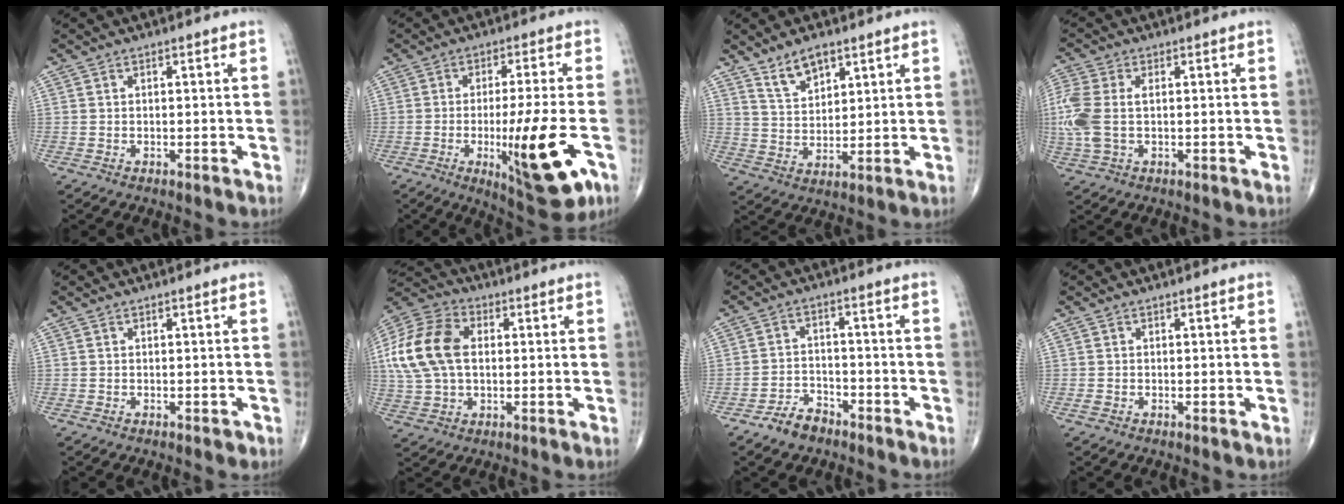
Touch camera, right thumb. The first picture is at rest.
{"total": 15.5, "force": [-4.8, 3.0, 14.4], "torque": [-0.223, -0.005, -0.064]}
{"total": 6.8, "force": [4.7, 3.2, 3.8], "torque": [-0.053, -0.031, 0.094]}
{"total": 8.8, "force": [0.2, 5.1, 7.2], "torque": [-0.206, 0.011, 0.007]}
{"total": 0.5, "force": [-0.2, 0.4, 0.3], "torque": [0.002, 0.001, -0.003]}
{"total": 16.3, "force": [2.0, 10.7, 12.2], "torque": [-0.251, 0.021, 0.033]}
{"total": 5.1, "force": [-3.8, 2.9, 1.7], "torque": [-0.022, 0.024, -0.069]}
{"total": 0.7, "force": [-0.2, 0.4, 0.5], "torque": [-0.012, 0.000, -0.004]}